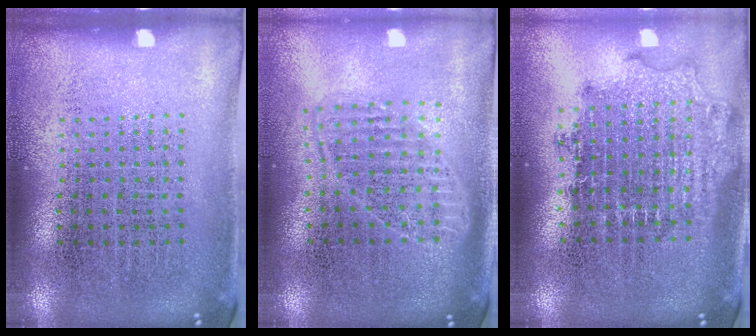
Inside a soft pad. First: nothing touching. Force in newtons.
{"total": 1.7, "press": 1.5, "slide": 0.9}
{"total": 1.9, "press": 1.5, "slide": 1.1}